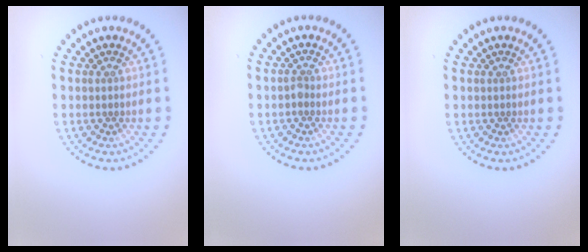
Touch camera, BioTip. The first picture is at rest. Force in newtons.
{"total": 0.6, "press": 0.5, "slide": 0.2}
{"total": 0.0}